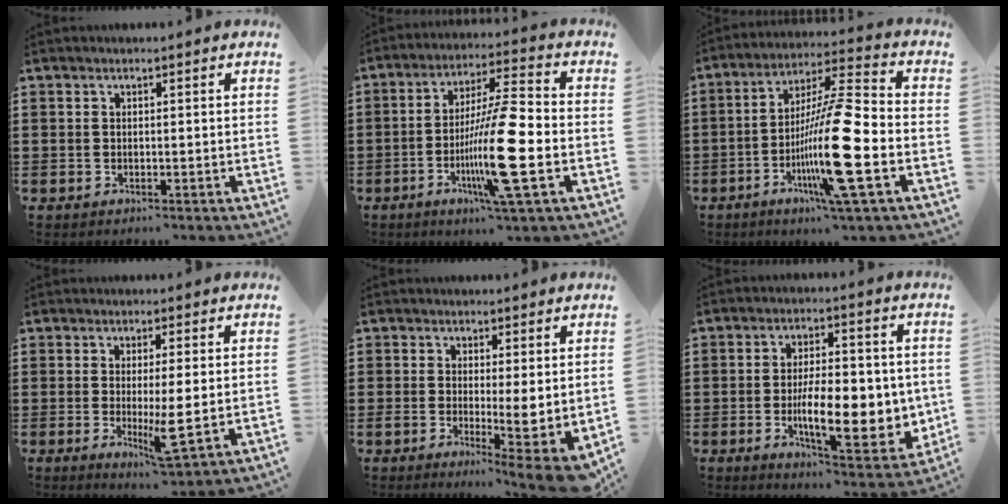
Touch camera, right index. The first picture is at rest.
{"total": 15.3, "force": [-4.0, 1.9, 14.7], "torque": [-0.287, -0.012, -0.074]}
{"total": 17.1, "force": [-5.1, 1.6, 16.2], "torque": [-0.317, -0.006, -0.088]}
{"total": 5.3, "force": [-0.6, 0.5, 5.2], "torque": [-0.091, -0.020, -0.012]}
{"total": 4.4, "force": [0.7, 1.1, 4.2], "torque": [-0.071, -0.027, 0.009]}
{"total": 11.8, "force": [-1.7, 4.5, 10.8], "torque": [-0.177, -0.011, -0.029]}